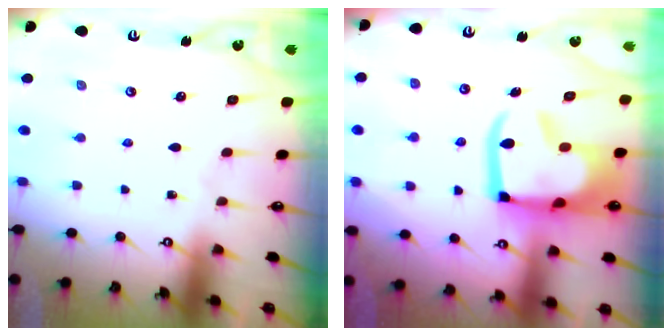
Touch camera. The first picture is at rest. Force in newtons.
{"total": 14.4, "press": 14.3, "slide": 2.0}